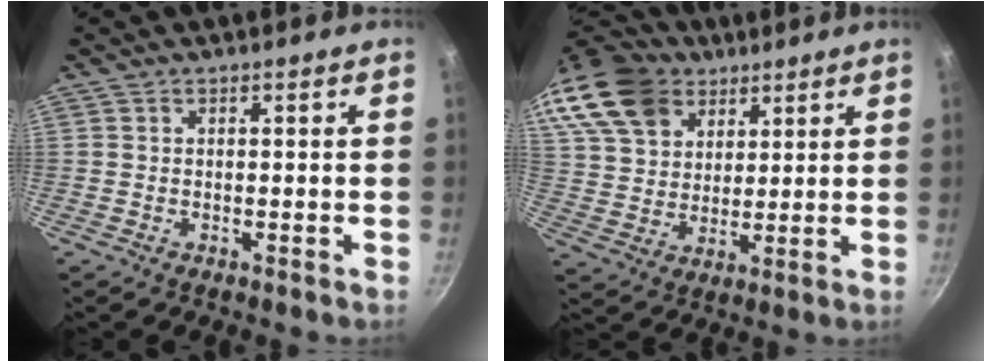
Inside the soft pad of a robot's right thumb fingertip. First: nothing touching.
{"total": 20.9, "force": [12.9, 14.0, 8.5], "torque": [-0.178, -0.005, 0.247]}